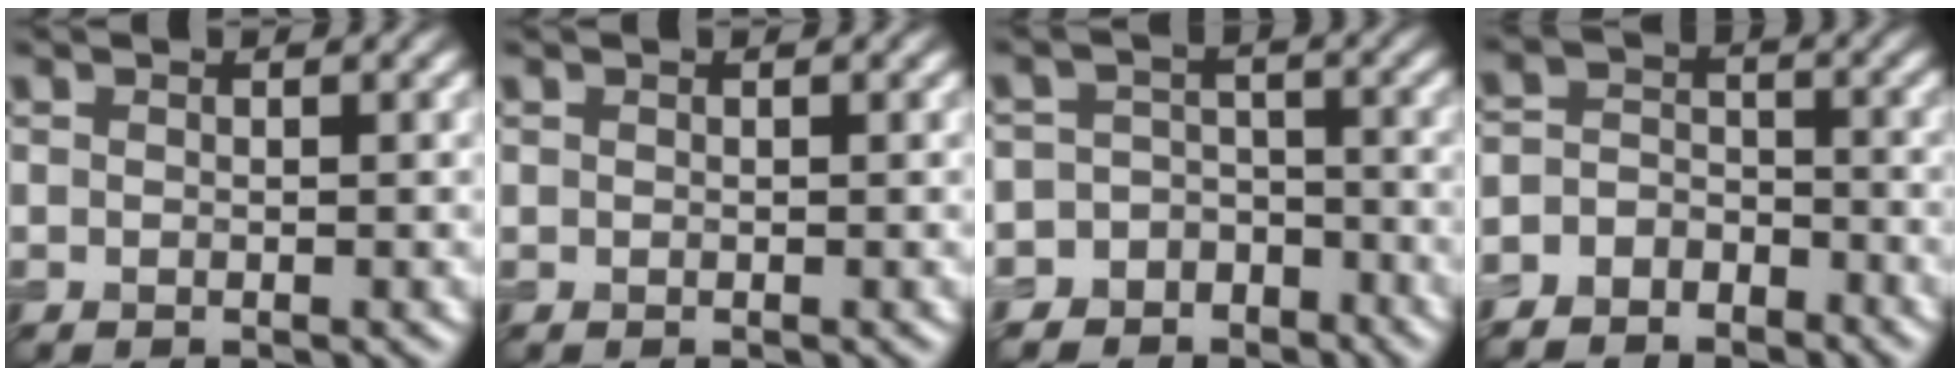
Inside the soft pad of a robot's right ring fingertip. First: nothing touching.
{"total": 0.0}
{"total": 6.9, "force": [-4.7, 5.1, -0.5], "torque": [0.032, -0.007, -0.088]}
{"total": 4.8, "force": [-3.8, 2.9, 0.6], "torque": [0.016, 0.003, -0.071]}